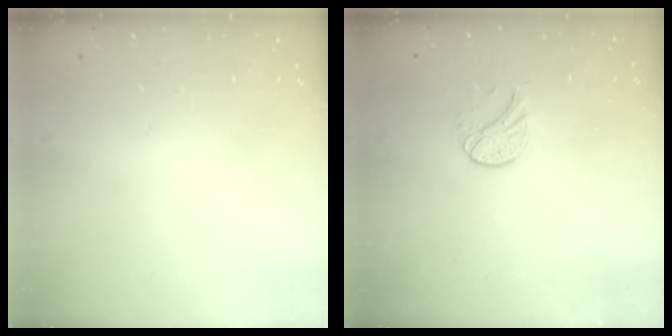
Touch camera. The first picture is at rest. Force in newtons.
{"total": 7.5, "press": 7.5, "slide": 0.8}